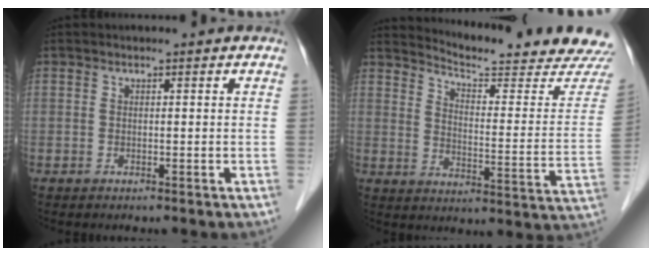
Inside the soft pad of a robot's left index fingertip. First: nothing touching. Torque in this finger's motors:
{"motor_torque": [-0.07, -0.37, 0.07, 0.01]}